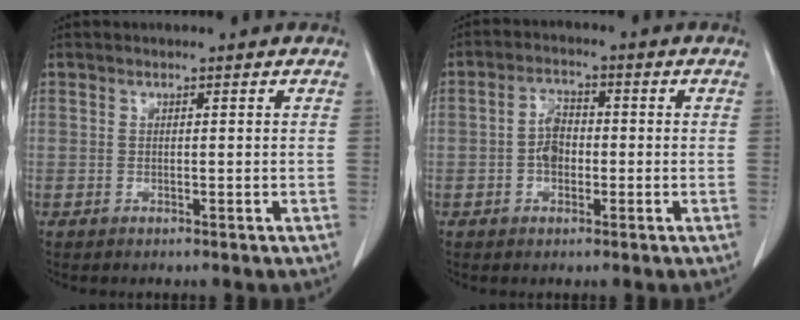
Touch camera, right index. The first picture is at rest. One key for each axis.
{"total": 4.1, "fx": -0.8, "fy": 2.6, "fz": 3.0, "tx": -0.059, "ty": 0.012, "tz": -0.017}